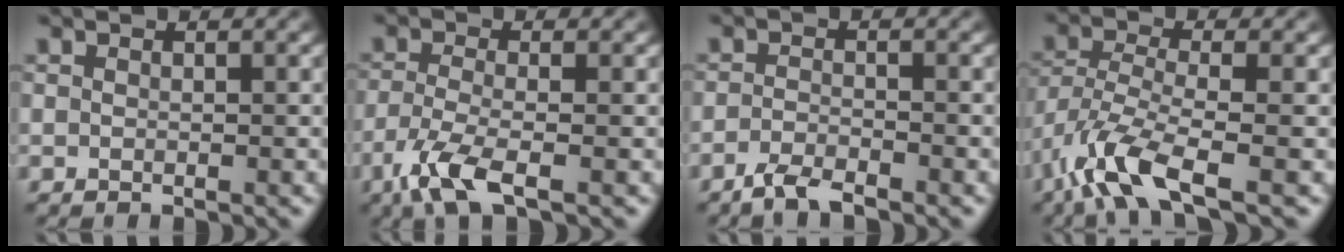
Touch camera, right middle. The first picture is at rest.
{"total": 4.3, "force": [-2.6, 1.1, 3.3], "torque": [-0.076, -0.009, -0.060]}
{"total": 2.6, "force": [-2.1, 0.4, 1.5], "torque": [-0.031, -0.003, -0.047]}
{"total": 7.3, "force": [-4.4, 2.1, 5.5], "torque": [-0.120, -0.006, -0.097]}